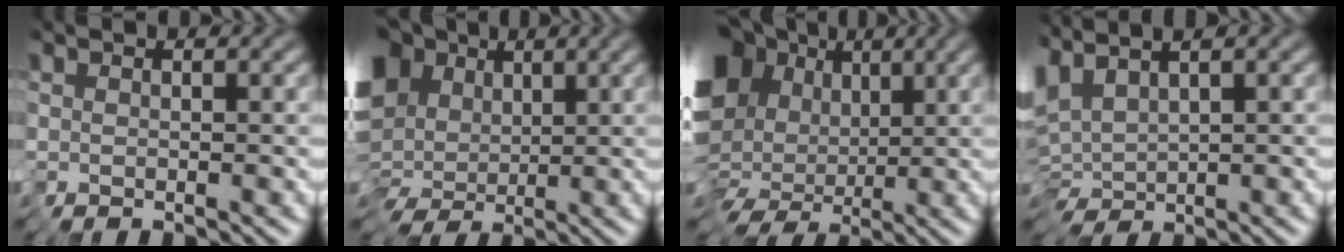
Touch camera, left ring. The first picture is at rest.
{"total": 12.5, "force": [1.7, 9.7, 7.7], "torque": [-0.153, 0.002, 0.012]}
{"total": 14.4, "force": [0.7, 11.3, 8.9], "torque": [-0.180, -0.030, 0.012]}
{"total": 4.7, "force": [2.1, 2.4, 3.6], "torque": [-0.089, 0.011, 0.043]}